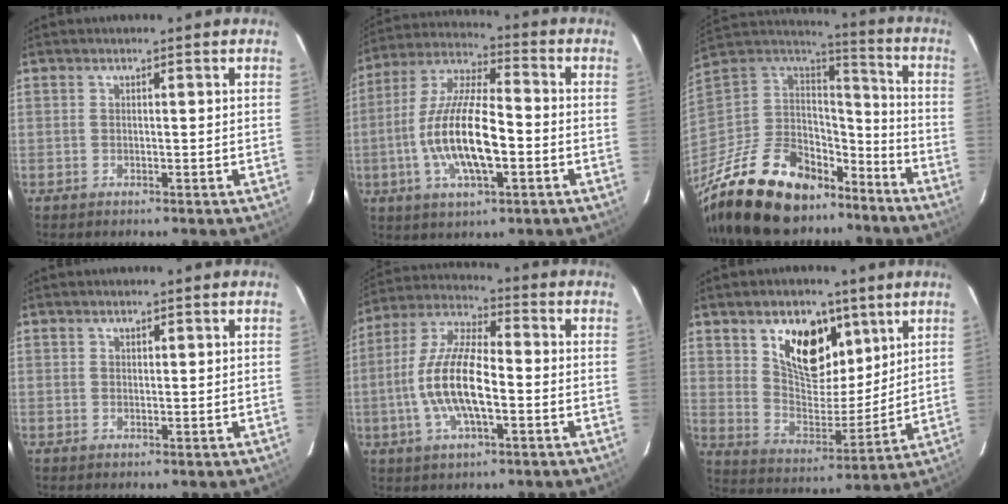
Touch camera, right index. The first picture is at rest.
{"total": 15.8, "force": [-3.6, 5.1, 14.5], "torque": [-0.290, -0.004, -0.067]}
{"total": 28.4, "force": [-19.9, 14.2, 14.6], "torque": [-0.318, 0.002, -0.312]}
{"total": 0.6, "force": [0.5, 0.3, 0.1], "torque": [-0.001, 0.002, 0.009]}
{"total": 13.7, "force": [-2.9, 4.8, 12.5], "torque": [-0.257, 0.001, -0.056]}
{"total": 14.3, "force": [7.5, 8.1, 9.0], "torque": [-0.147, 0.000, 0.140]}